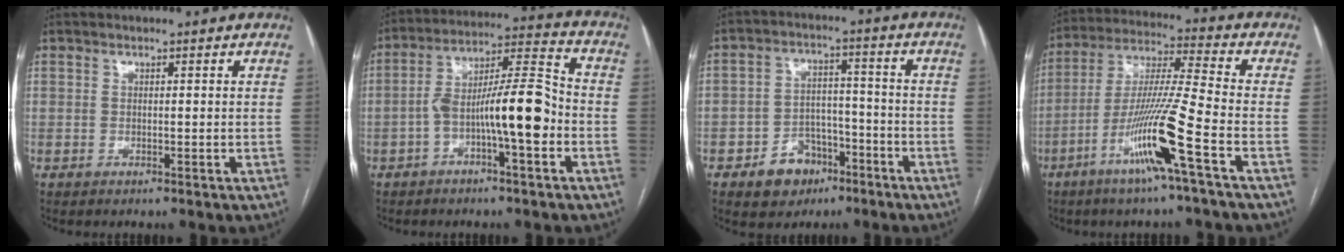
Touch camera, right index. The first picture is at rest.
{"total": 12.1, "force": [-3.6, 1.8, 11.5], "torque": [-0.200, 0.028, -0.059]}
{"total": 7.7, "force": [-4.4, 5.6, 3.1], "torque": [-0.049, 0.019, -0.063]}
{"total": 13.7, "force": [-6.3, -1.4, 12.1], "torque": [-0.237, -0.011, -0.121]}